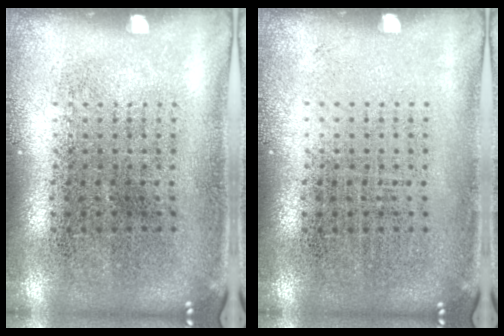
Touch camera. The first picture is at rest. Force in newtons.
{"total": 0.0}